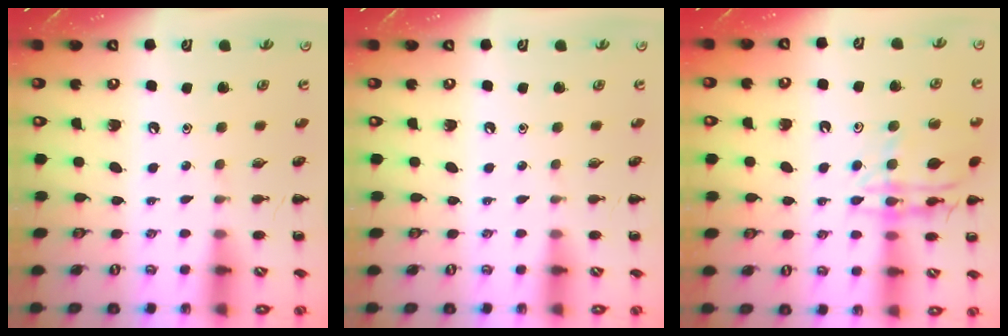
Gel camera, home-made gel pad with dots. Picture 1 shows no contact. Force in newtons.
{"total": 0.0}
{"total": 14.6, "press": 14.5, "slide": 1.4}